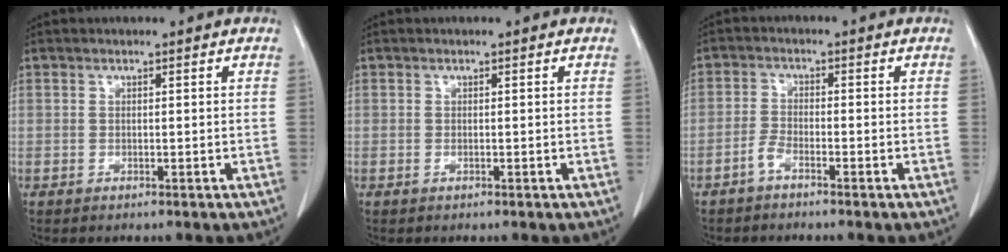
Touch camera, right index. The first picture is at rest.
{"total": 0.0}
{"total": 2.2, "force": [-1.8, 0.4, 1.2], "torque": [-0.028, 0.001, -0.040]}